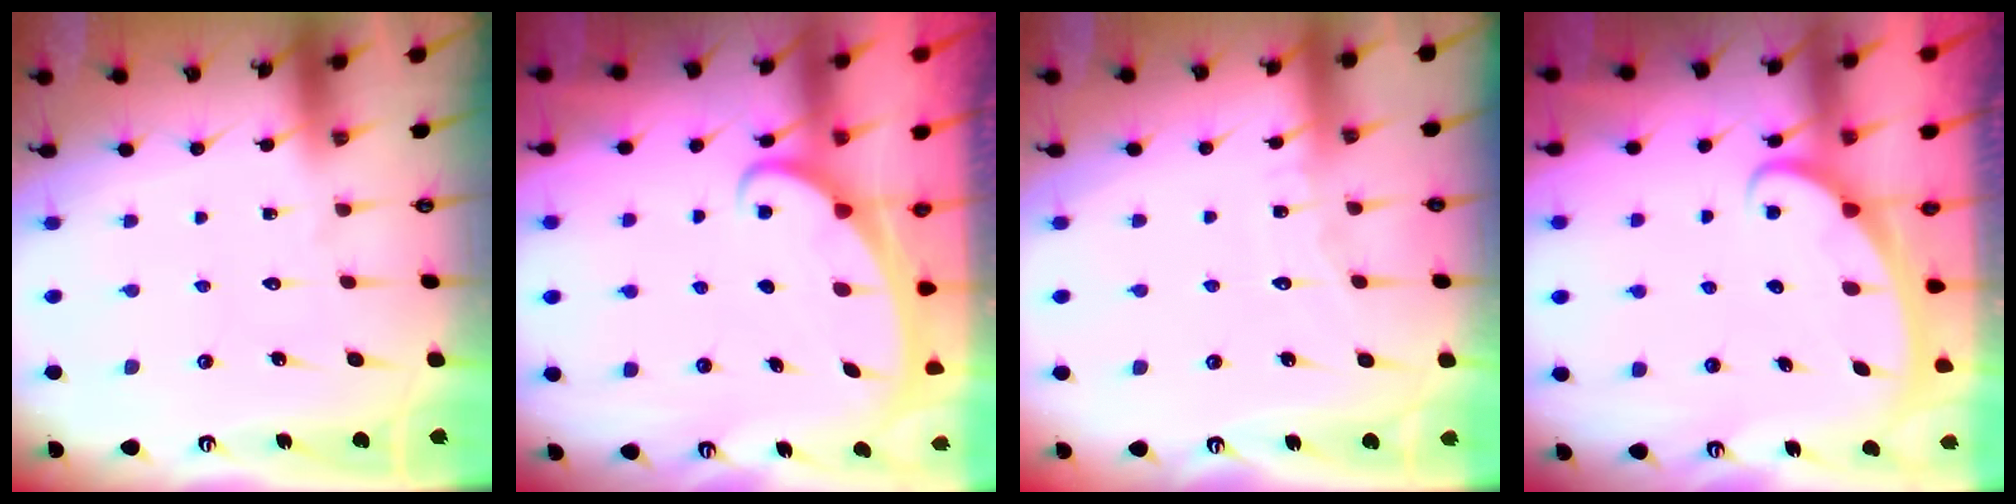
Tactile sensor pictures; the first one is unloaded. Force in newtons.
{"total": 2.4, "press": 2.4, "slide": 0.3}
{"total": 5.5, "press": 5.5, "slide": 0.6}
{"total": 2.6, "press": 2.6, "slide": 0.3}